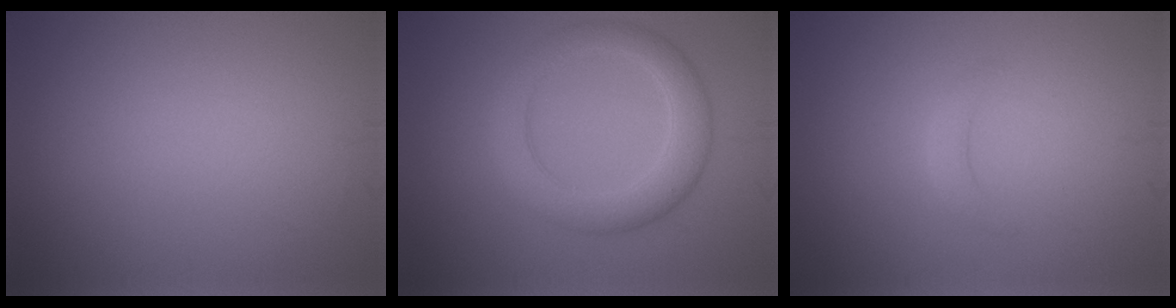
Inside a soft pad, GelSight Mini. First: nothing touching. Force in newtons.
{"total": 4.6, "press": 4.6, "slide": 0.1}
{"total": 1.2, "press": 1.2, "slide": 0.2}